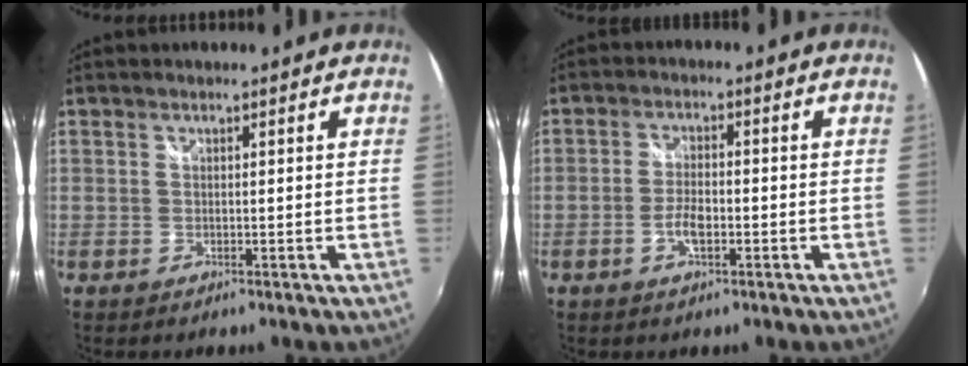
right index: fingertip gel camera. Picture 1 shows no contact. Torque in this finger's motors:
{"motor_torque": [0.12, 0.06, 0.03, 0.02]}